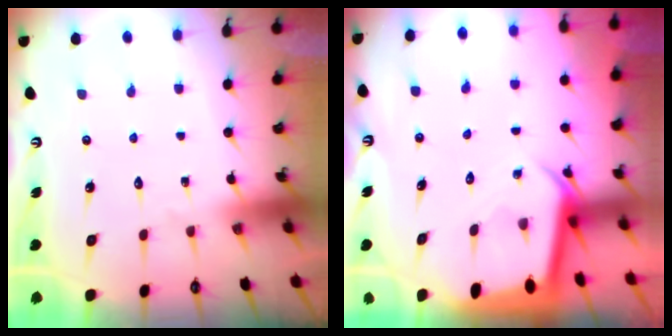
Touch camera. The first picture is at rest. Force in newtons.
{"total": 2.8, "press": 2.8, "slide": 0.3}